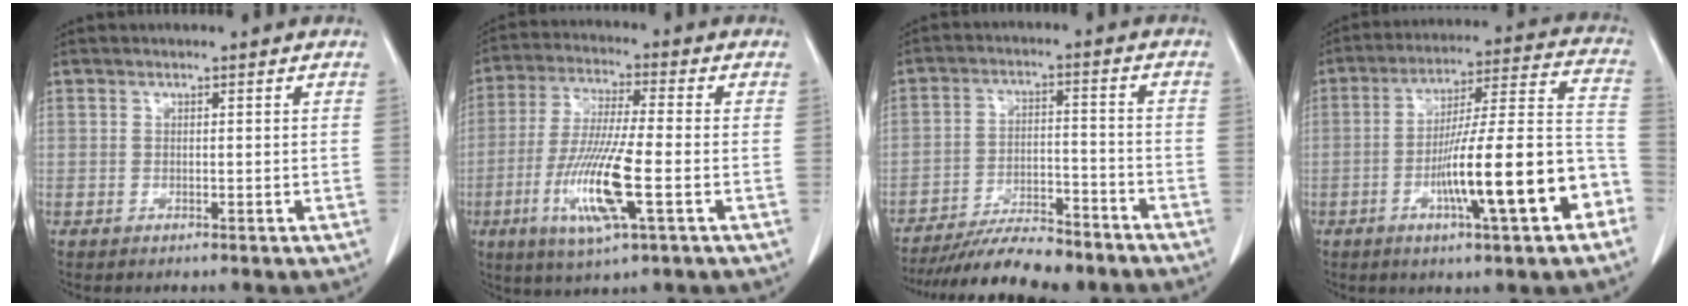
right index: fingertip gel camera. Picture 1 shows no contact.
{"total": 12.7, "force": [-3.8, 0.9, 12.1], "torque": [-0.249, -0.020, -0.074]}
{"total": 12.4, "force": [-11.0, 2.3, 5.2], "torque": [-0.080, 0.002, -0.175]}
{"total": 18.4, "force": [-7.0, 1.8, 16.9], "torque": [-0.239, 0.017, -0.103]}